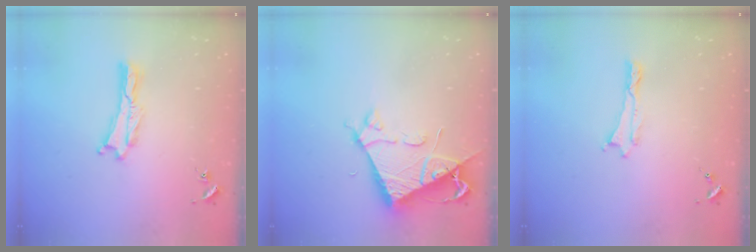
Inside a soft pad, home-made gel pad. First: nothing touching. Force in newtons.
{"total": 6.6, "press": 6.5, "slide": 0.6}
{"total": 0.0}